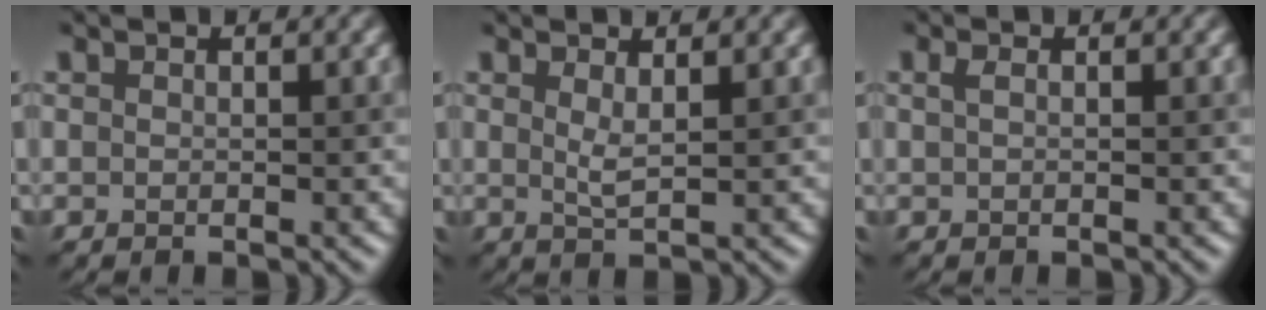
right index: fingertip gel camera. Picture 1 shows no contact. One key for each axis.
{"total": 1.6, "fx": 0.7, "fy": 0.3, "fz": 1.4, "tx": -0.028, "ty": -0.006, "tz": 0.014}
{"total": 0.7, "fx": 0.2, "fy": 0.2, "fz": 0.6, "tx": -0.017, "ty": 0.005, "tz": 0.003}